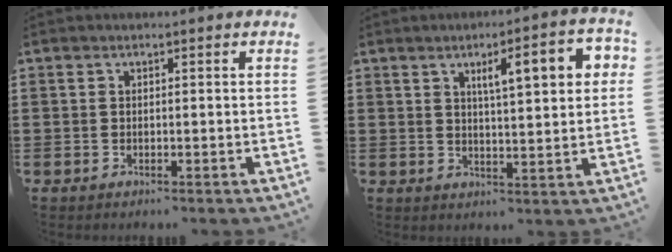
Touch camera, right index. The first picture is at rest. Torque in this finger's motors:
{"motor_torque": [1.23, 0.14, 0.78, 0.09]}